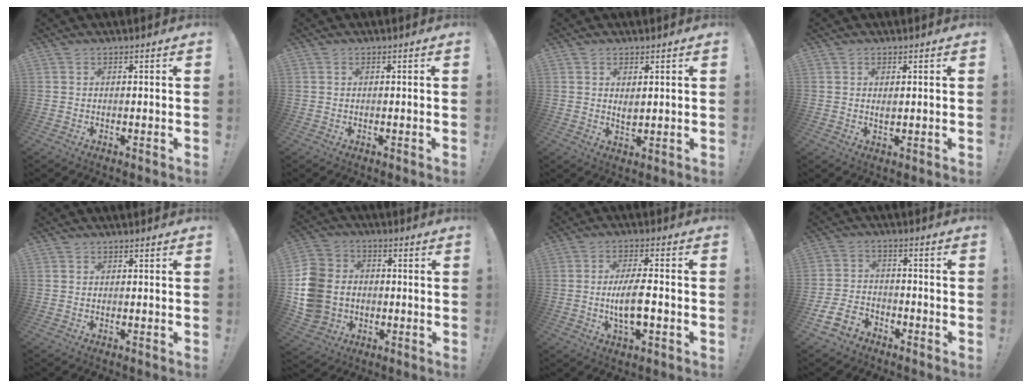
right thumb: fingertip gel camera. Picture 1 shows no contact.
{"total": 0.0}
{"total": 2.5, "force": [1.3, 1.3, 1.7], "torque": [-0.021, -0.010, 0.021]}
{"total": 1.3, "force": [0.5, 0.7, 1.0], "torque": [-0.013, -0.002, 0.008]}
{"total": 0.0}
{"total": 13.1, "force": [-2.4, 11.2, 6.4], "torque": [-0.120, 0.026, -0.037]}
{"total": 9.1, "force": [-1.5, 2.6, 8.6], "torque": [-0.166, -0.006, -0.032]}
{"total": 8.0, "force": [-5.8, 4.6, 3.0], "torque": [-0.075, 0.021, -0.109]}